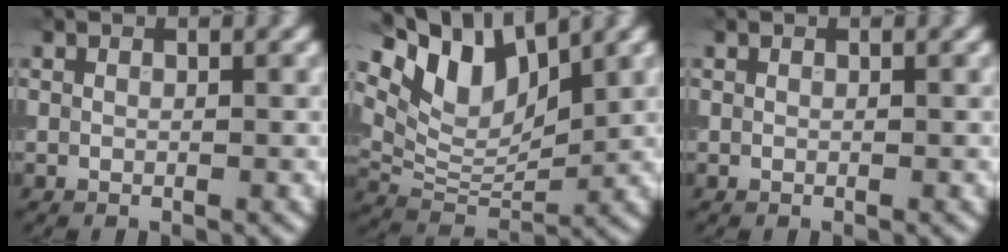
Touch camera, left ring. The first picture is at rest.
{"total": 8.0, "force": [5.2, 3.5, 5.0], "torque": [-0.096, 0.007, 0.095]}
{"total": 0.0}